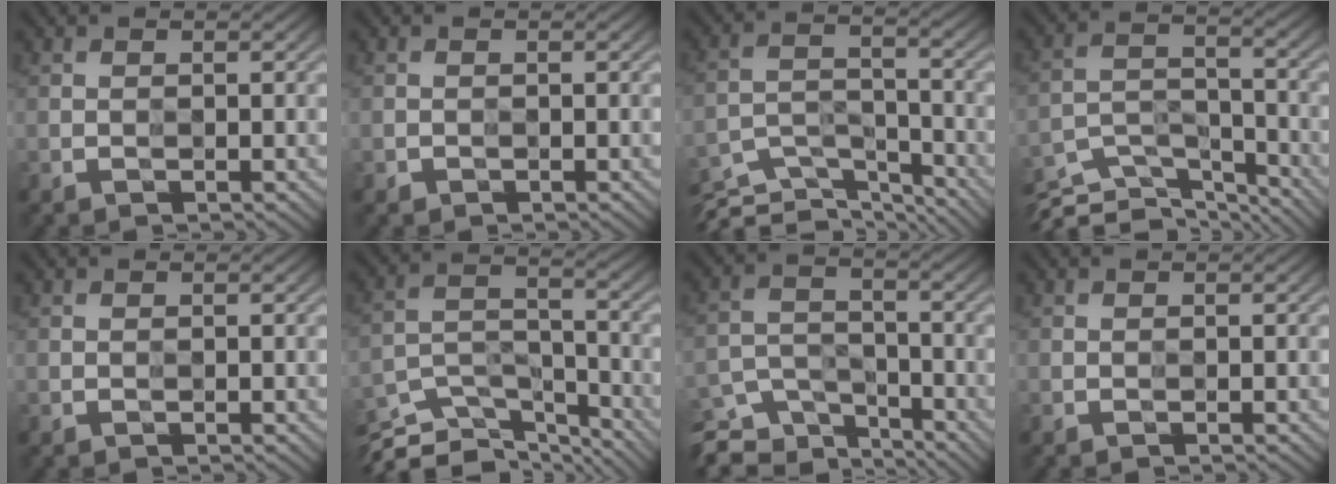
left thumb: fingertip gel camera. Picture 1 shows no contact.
{"total": 0.8, "force": [0.0, 0.5, -0.6], "torque": [0.011, -0.003, 0.000]}
{"total": 8.6, "force": [-8.5, 0.8, 1.3], "torque": [-0.029, -0.007, -0.154]}
{"total": 9.5, "force": [-9.3, 1.1, 1.7], "torque": [-0.032, -0.010, -0.166]}
{"total": 0.0}
{"total": 11.1, "force": [-10.7, 1.9, 2.1], "torque": [-0.043, -0.008, -0.186]}
{"total": 7.2, "force": [-6.7, 2.6, 1.2], "torque": [-0.020, -0.009, -0.123]}
{"total": 0.0}